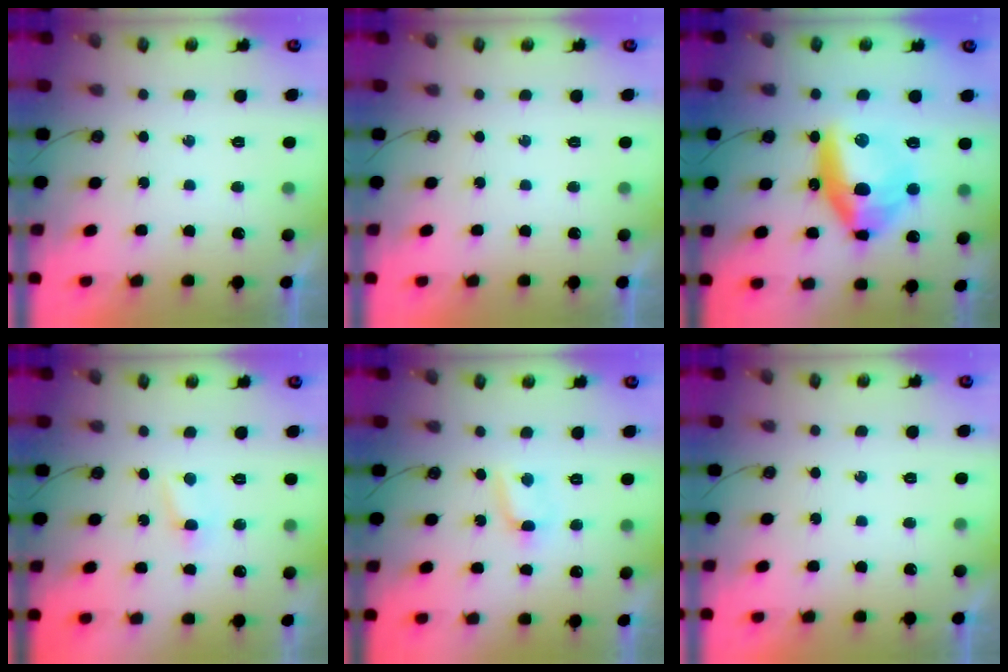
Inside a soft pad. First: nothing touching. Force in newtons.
{"total": 0.0}
{"total": 12.6, "press": 12.4, "slide": 2.4}
{"total": 2.8, "press": 2.8, "slide": 0.3}
{"total": 3.3, "press": 3.3, "slide": 0.4}
{"total": 0.0}